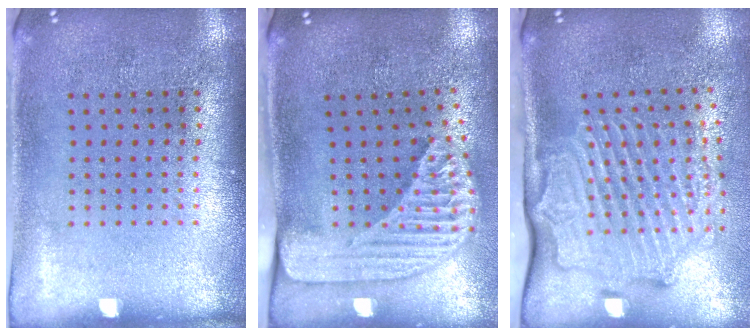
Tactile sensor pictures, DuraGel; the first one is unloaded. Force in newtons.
{"total": 2.4, "press": 1.7, "slide": 1.7}
{"total": 3.1, "press": 2.3, "slide": 2.0}